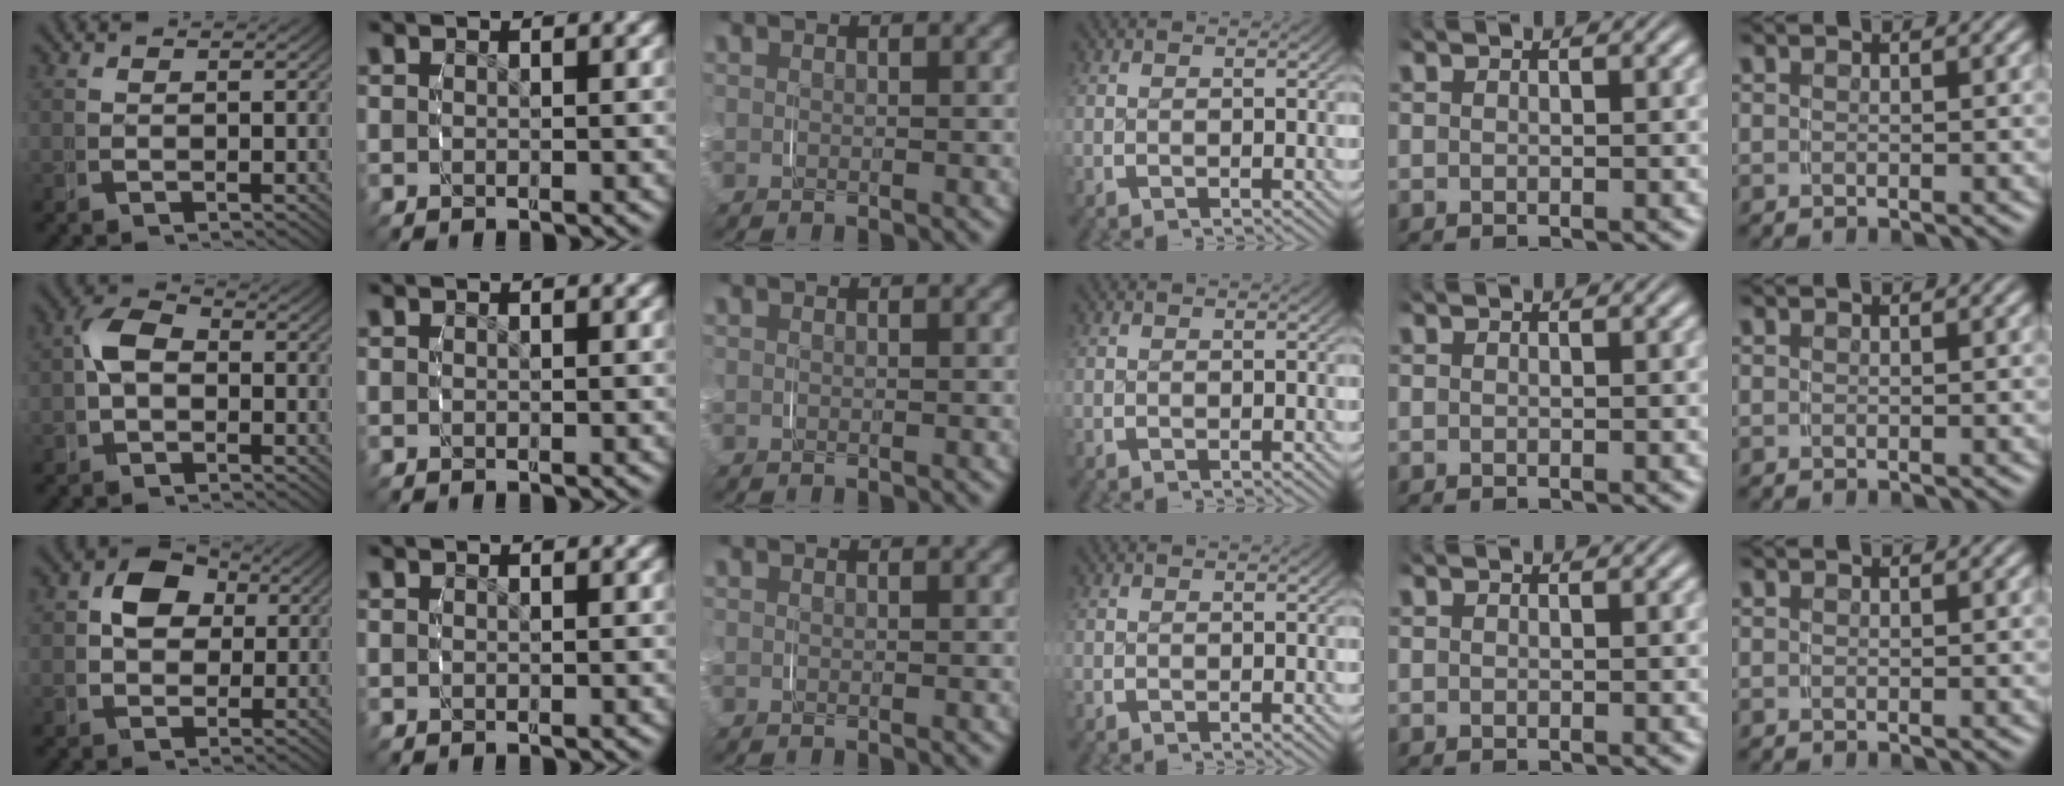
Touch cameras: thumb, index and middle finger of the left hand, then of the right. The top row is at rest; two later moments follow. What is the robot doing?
{"motion": "grasp_and_lifting", "object": "string"}